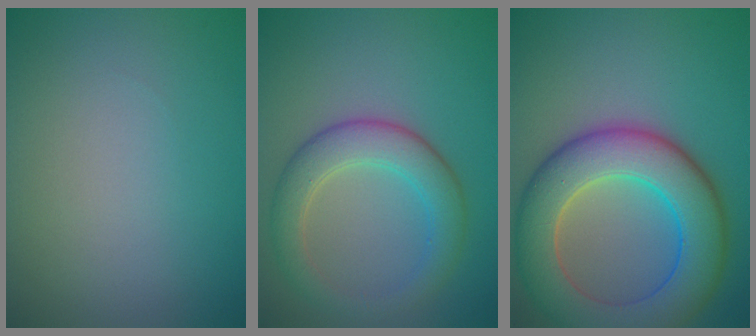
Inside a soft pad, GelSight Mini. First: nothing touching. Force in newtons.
{"total": 4.7, "press": 4.7, "slide": 0.1}
{"total": 9.8, "press": 9.8, "slide": 0.4}